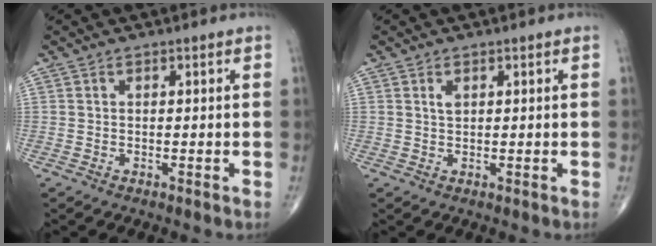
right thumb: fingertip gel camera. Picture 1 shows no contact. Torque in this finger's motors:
{"motor_torque": [0.47, 0.24, 0.45, 0.28, -0.01]}